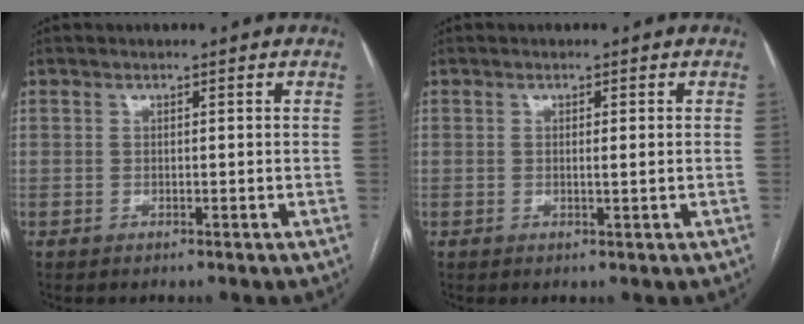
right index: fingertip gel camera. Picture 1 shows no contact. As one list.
[{"total": 1.3, "force": [0.0, -0.1, 1.3], "torque": [-0.024, -0.002, 0.000]}]